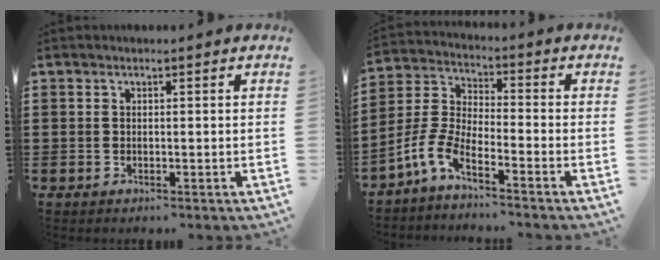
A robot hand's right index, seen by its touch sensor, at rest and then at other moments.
{"total": 5.4, "force": [-4.5, 1.0, 2.9], "torque": [-0.099, -0.017, -0.097]}